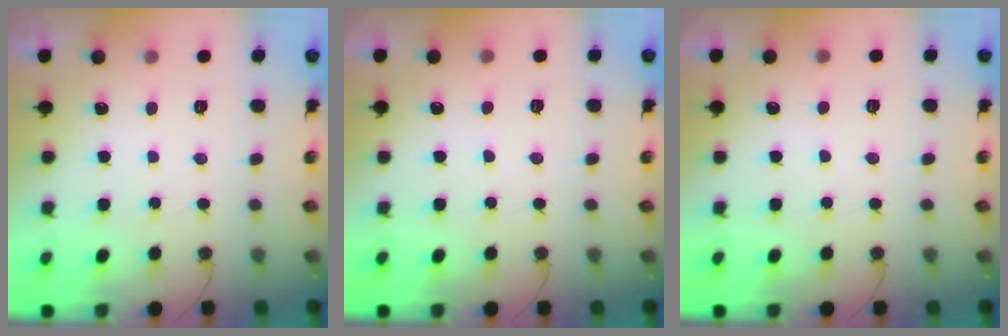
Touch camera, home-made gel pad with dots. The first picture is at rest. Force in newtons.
{"total": 2.8, "press": 2.8, "slide": 0.4}
{"total": 2.8, "press": 2.8, "slide": 0.4}